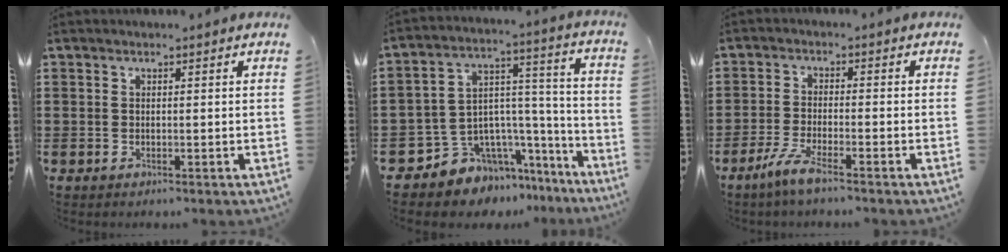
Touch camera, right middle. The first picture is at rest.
{"total": 7.6, "force": [-5.7, 5.0, 0.6], "torque": [-0.044, -0.013, -0.104]}
{"total": 4.5, "force": [-3.2, 0.1, 3.1], "torque": [-0.070, -0.013, -0.062]}